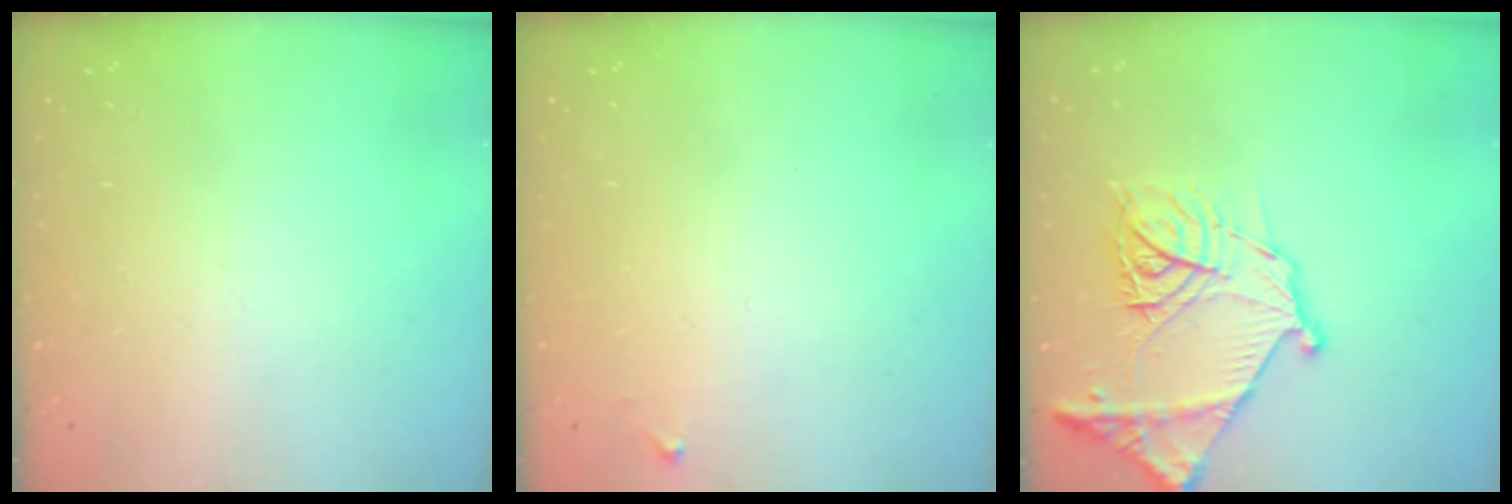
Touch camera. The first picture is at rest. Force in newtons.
{"total": 3.9, "press": 3.9, "slide": 0.6}
{"total": 19.4, "press": 19.3, "slide": 2.0}